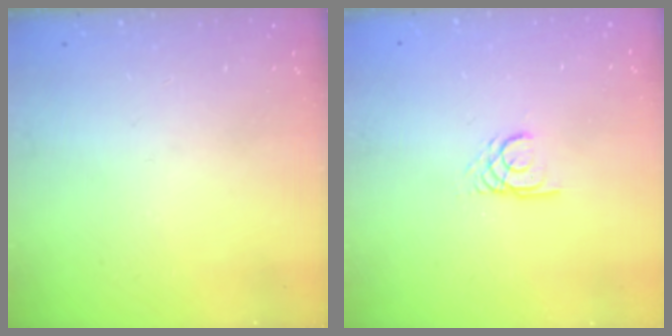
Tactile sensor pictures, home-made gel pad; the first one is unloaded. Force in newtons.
{"total": 2.7, "press": 2.7, "slide": 0.1}